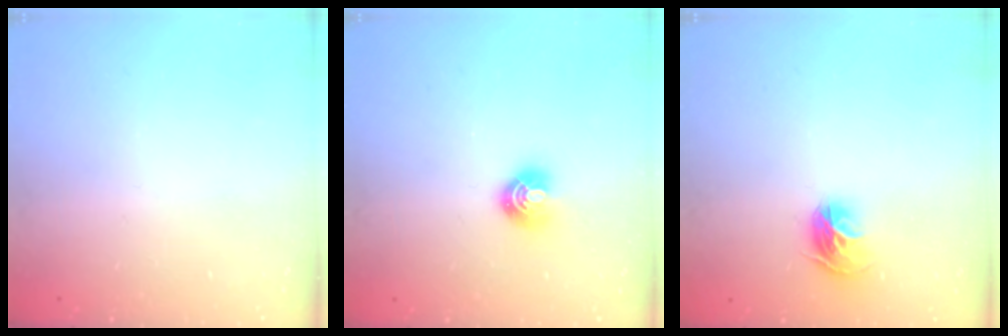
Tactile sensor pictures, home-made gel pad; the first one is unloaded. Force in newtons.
{"total": 6.6, "press": 6.6, "slide": 0.5}
{"total": 9.9, "press": 9.8, "slide": 1.0}